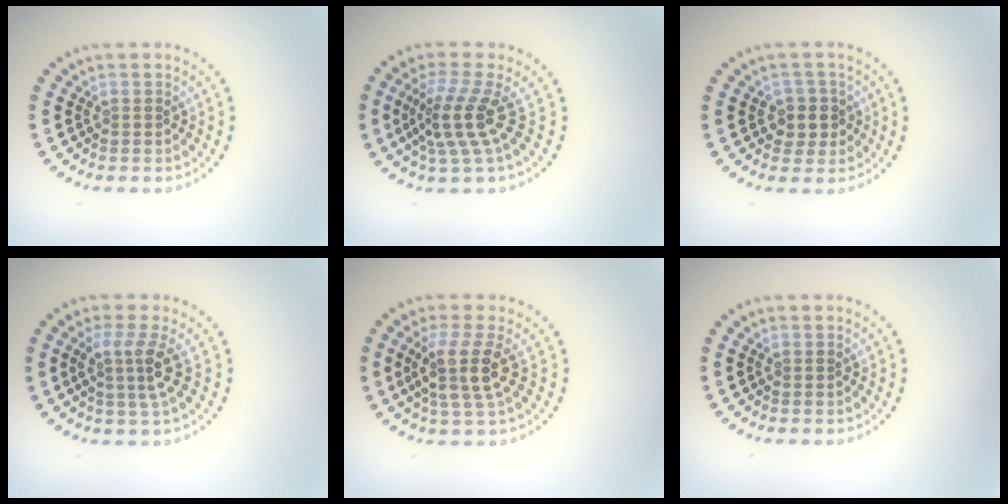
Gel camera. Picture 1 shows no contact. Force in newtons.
{"total": 3.9, "press": 2.7, "slide": 2.8}
{"total": 2.2, "press": 2.0, "slide": 1.0}
{"total": 3.0, "press": 2.2, "slide": 2.0}
{"total": 3.6, "press": 2.9, "slide": 2.1}
{"total": 0.0}